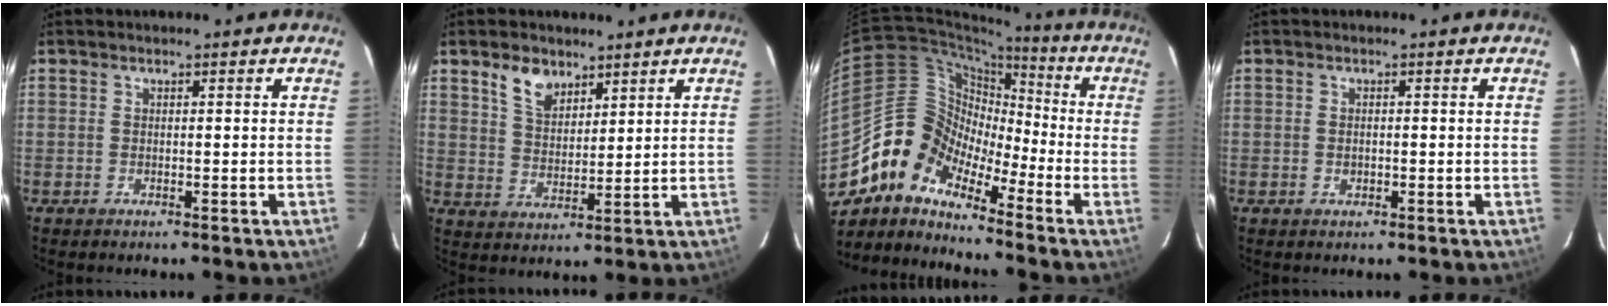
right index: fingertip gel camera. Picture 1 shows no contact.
{"total": 6.5, "force": [4.3, 3.6, 3.3], "torque": [-0.059, 0.009, 0.084]}
{"total": 10.3, "force": [-7.5, 6.1, 3.5], "torque": [-0.058, 0.033, -0.175]}
{"total": 1.1, "force": [-0.2, 0.8, 0.7], "torque": [-0.013, 0.001, -0.004]}